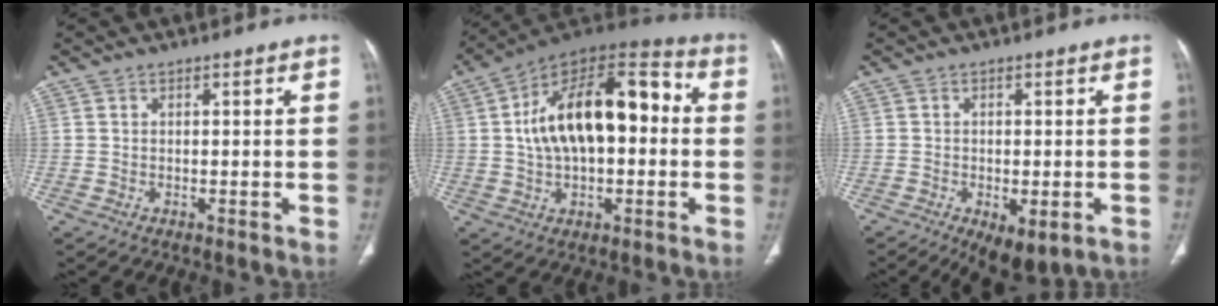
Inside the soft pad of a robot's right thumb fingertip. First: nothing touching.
{"total": 21.5, "force": [1.6, 11.4, 18.2], "torque": [-0.279, 0.040, 0.018]}
{"total": 8.6, "force": [-4.1, 4.1, 6.3], "torque": [-0.088, -0.002, -0.054]}